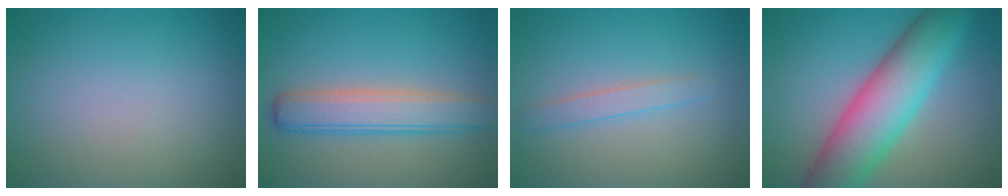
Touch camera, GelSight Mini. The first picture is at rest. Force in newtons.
{"total": 4.7, "press": 4.7, "slide": 0.3}
{"total": 1.6, "press": 1.6, "slide": 0.1}
{"total": 9.7, "press": 9.7, "slide": 0.1}